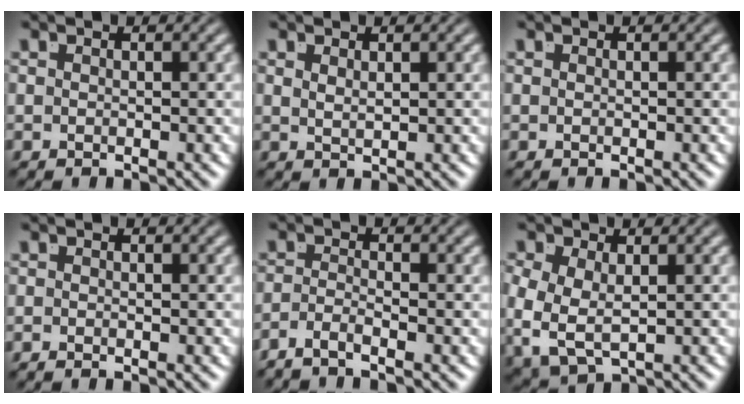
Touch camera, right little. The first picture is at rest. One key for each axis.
{"total": 1.2, "fx": 0.6, "fy": -0.9, "fz": 0.4, "tx": -0.007, "ty": -0.012, "tz": 0.025}
{"total": 0.0}
{"total": 0.7, "fx": -0.6, "fy": -0.4, "fz": 0.2, "tx": 0.001, "ty": -0.005, "tz": -0.007}
{"total": 2.5, "fx": -2.1, "fy": -0.4, "fz": 1.2, "tx": -0.022, "ty": -0.014, "tz": -0.033}
{"total": 6.8, "fx": -1.0, "fy": 5.5, "fz": 4.0, "tx": -0.114, "ty": -0.041, "tz": 0.004}